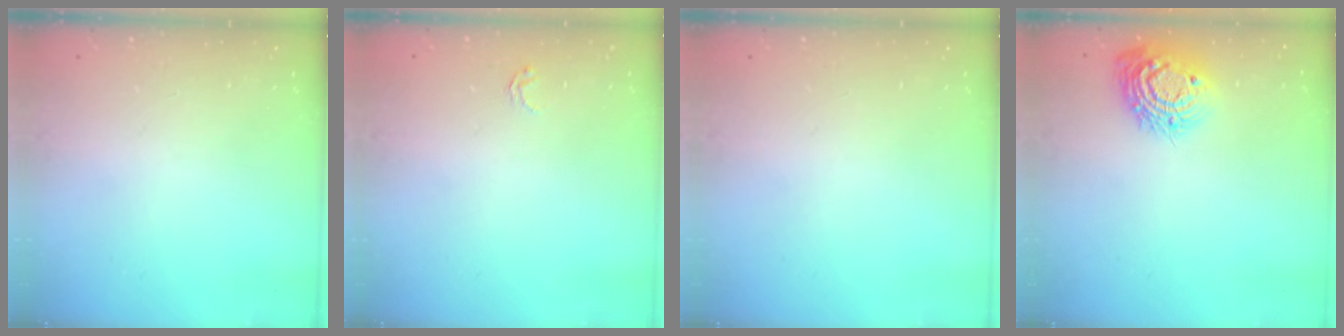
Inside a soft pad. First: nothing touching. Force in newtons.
{"total": 1.8, "press": 1.8, "slide": 0.0}
{"total": 0.0}
{"total": 13.2, "press": 13.2, "slide": 0.8}